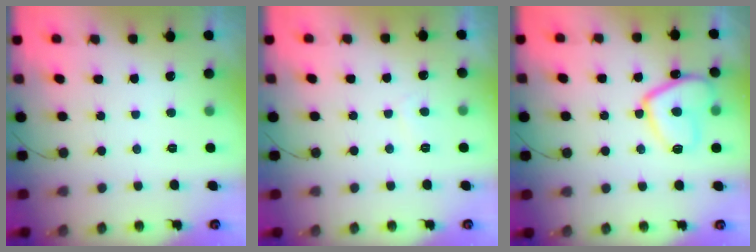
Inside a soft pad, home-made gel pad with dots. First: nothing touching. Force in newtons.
{"total": 0.8, "press": 0.7, "slide": 0.4}
{"total": 11.9, "press": 11.9, "slide": 1.2}